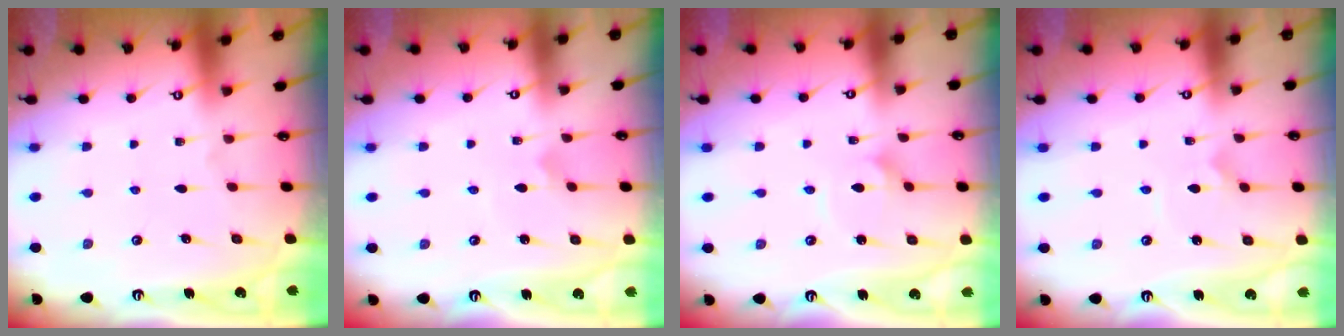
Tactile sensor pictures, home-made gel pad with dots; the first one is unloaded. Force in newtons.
{"total": 2.2, "press": 2.2, "slide": 0.1}
{"total": 2.0, "press": 2.0, "slide": 0.1}
{"total": 2.6, "press": 2.6, "slide": 0.1}